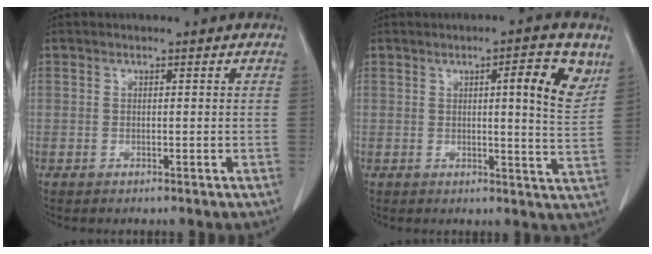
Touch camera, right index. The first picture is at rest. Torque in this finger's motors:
{"motor_torque": [0.09, 0.26, 0.12, 0.06]}